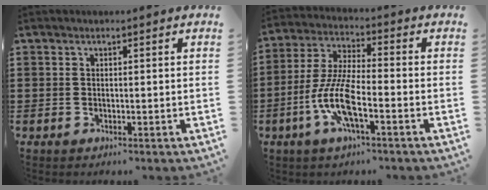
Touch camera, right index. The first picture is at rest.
{"total": 9.2, "force": [-3.6, 2.3, 8.1], "torque": [-0.188, -0.013, -0.074]}